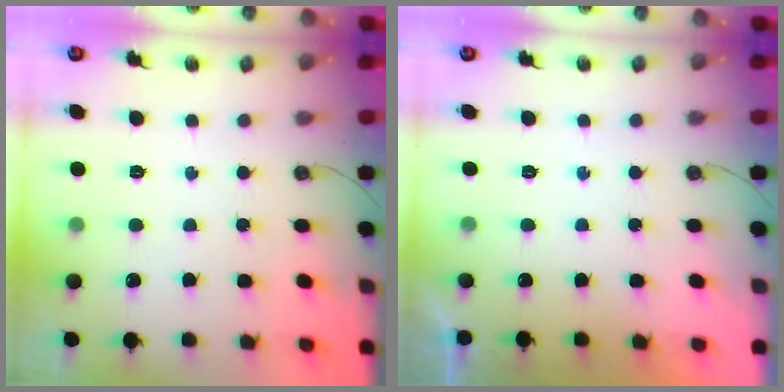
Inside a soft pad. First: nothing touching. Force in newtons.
{"total": 0.0}